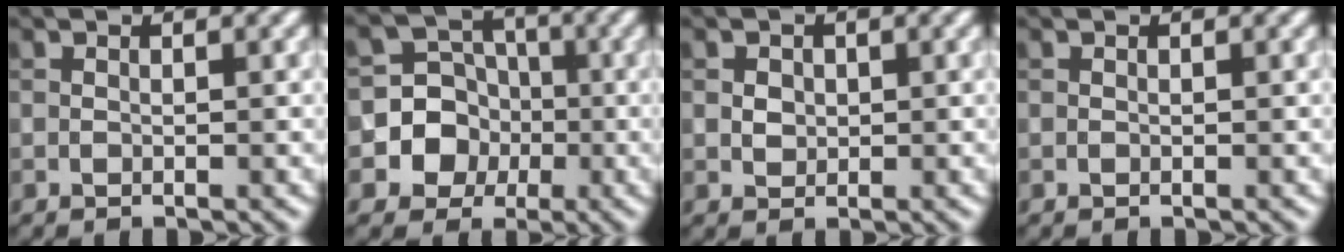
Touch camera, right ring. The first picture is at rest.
{"total": 9.1, "force": [-2.6, 8.5, 1.5], "torque": [-0.028, 0.009, -0.060]}
{"total": 1.2, "force": [0.2, 1.1, 0.5], "torque": [-0.009, -0.001, 0.004]}
{"total": 0.0}